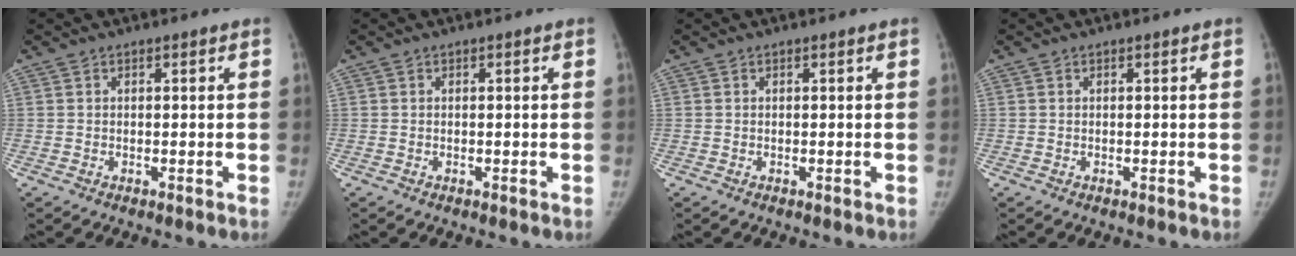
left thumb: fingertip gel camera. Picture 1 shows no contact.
{"total": 0.0}
{"total": 0.0}
{"total": 0.0}